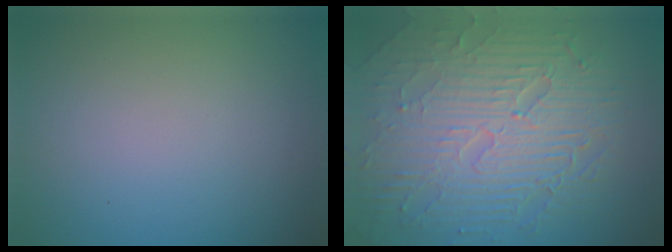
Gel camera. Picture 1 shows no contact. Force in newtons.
{"total": 9.7, "press": 6.3, "slide": 7.4}